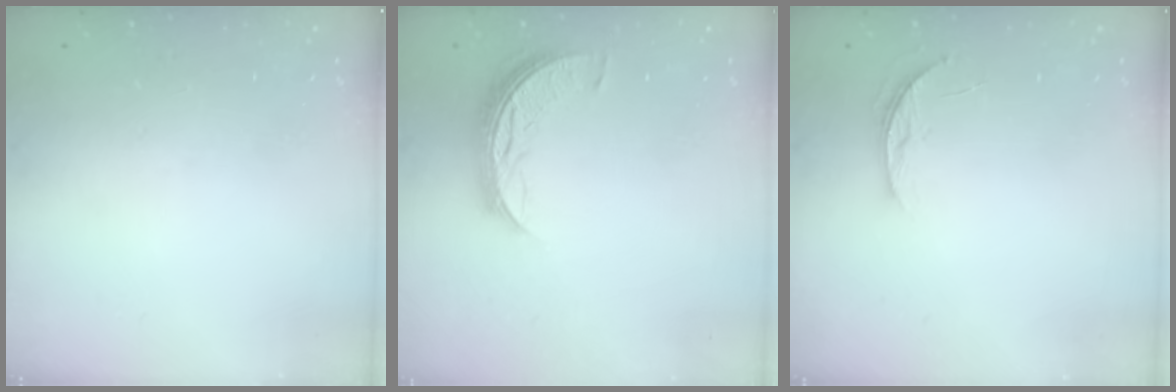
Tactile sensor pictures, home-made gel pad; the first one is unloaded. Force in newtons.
{"total": 8.2, "press": 8.1, "slide": 0.3}
{"total": 3.9, "press": 3.9, "slide": 0.4}